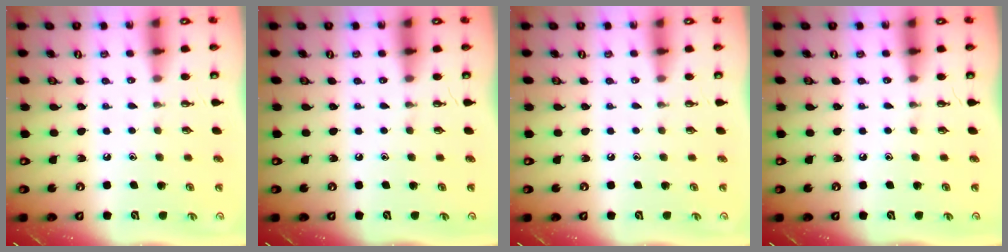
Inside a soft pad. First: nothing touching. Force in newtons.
{"total": 0.0}
{"total": 0.0}
{"total": 0.0}